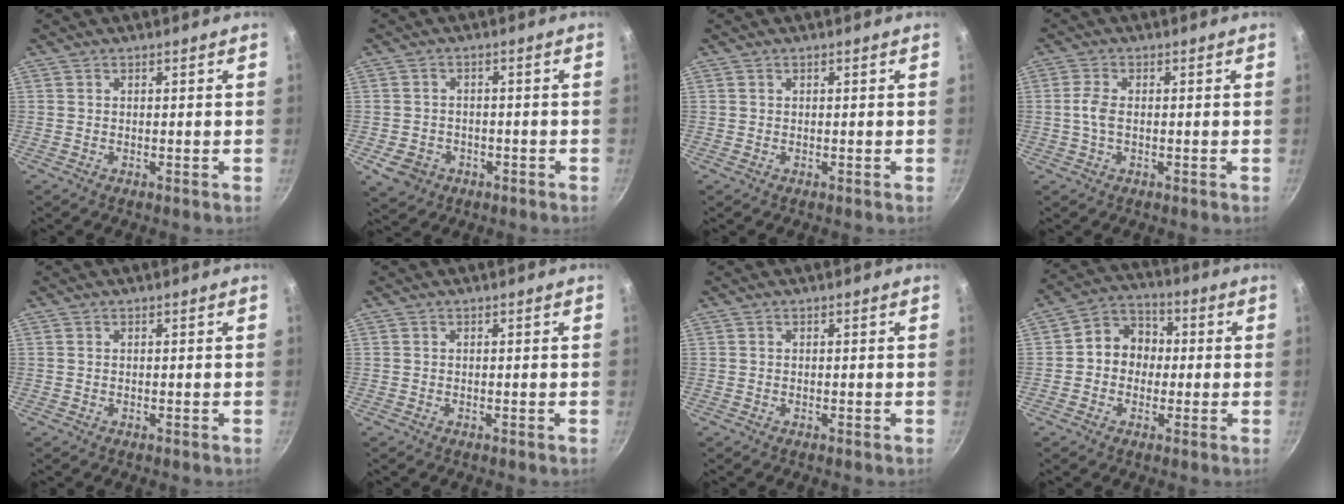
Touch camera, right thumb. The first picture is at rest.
{"total": 5.7, "force": [-2.2, 4.6, 2.5], "torque": [-0.038, 0.020, -0.024]}
{"total": 0.0}
{"total": 3.5, "force": [-0.2, 2.0, 2.9], "torque": [-0.063, 0.007, -0.006]}
{"total": 0.0}
{"total": 0.0}
{"total": 0.0}
{"total": 8.7, "force": [-0.1, 7.5, 4.4], "torque": [-0.028, 0.026, -0.020]}